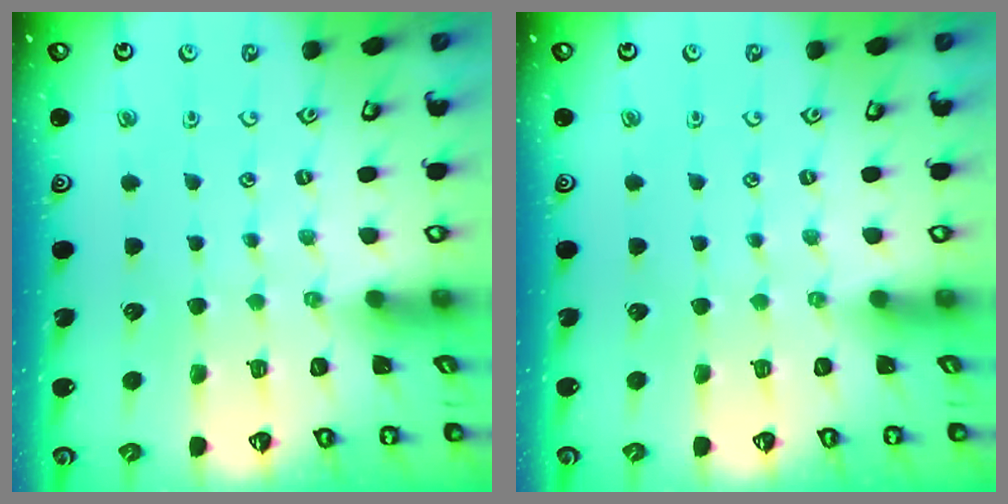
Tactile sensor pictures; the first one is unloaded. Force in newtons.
{"total": 0.0}